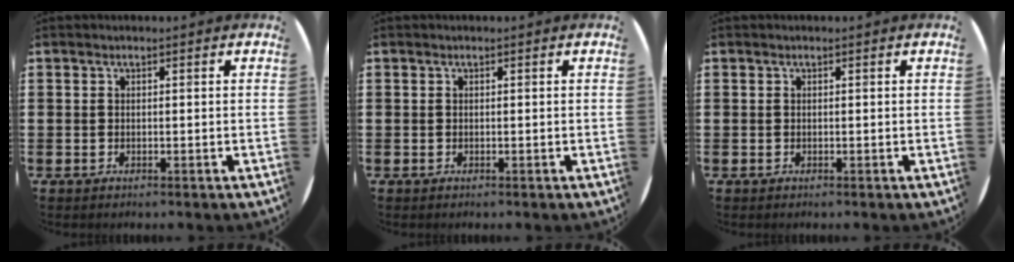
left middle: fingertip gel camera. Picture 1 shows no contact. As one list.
[{"total": 0.0}, {"total": 0.0}]